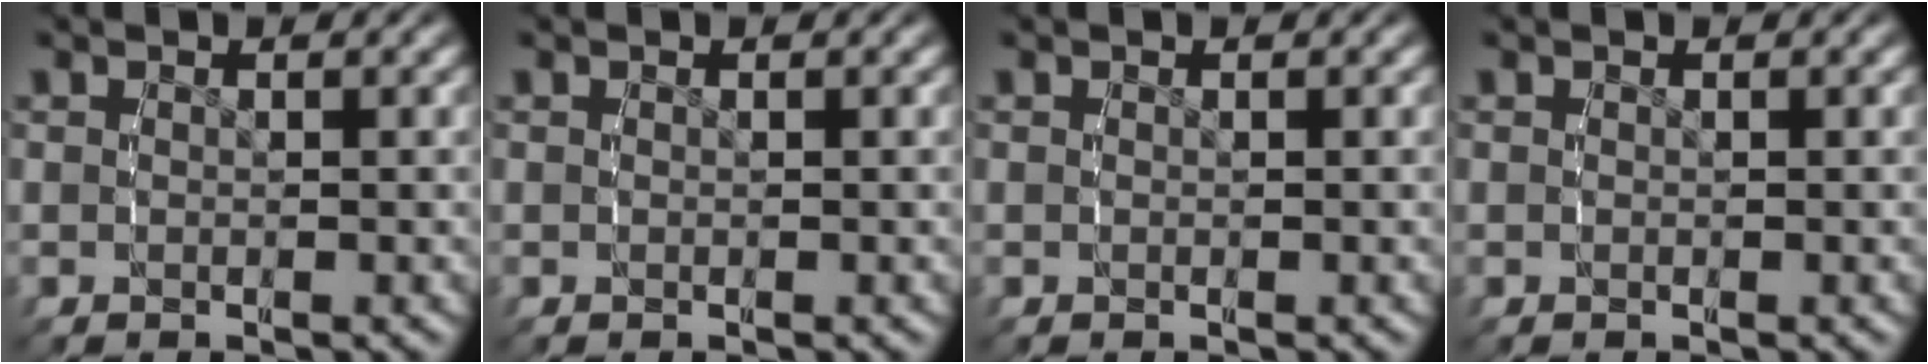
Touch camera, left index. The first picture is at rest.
{"total": 0.0}
{"total": 0.0}
{"total": 0.0}